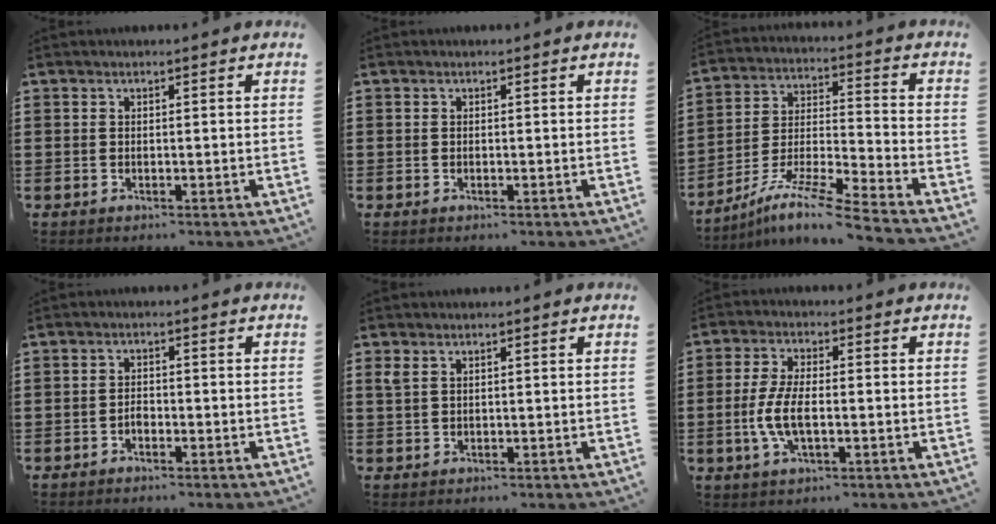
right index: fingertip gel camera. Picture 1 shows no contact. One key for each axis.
{"total": 0.0}
{"total": 9.7, "fx": -8.2, "fy": -0.4, "fz": 5.2, "tx": -0.109, "ty": -0.006, "tz": -0.168}
{"total": 1.5, "fx": -0.8, "fy": 0.9, "fz": 0.9, "tx": -0.020, "ty": 0.000, "tz": -0.016}
{"total": 1.7, "fx": 1.0, "fy": 0.9, "fz": 1.1, "tx": -0.025, "ty": 0.004, "tz": 0.018}
{"total": 6.0, "fx": -1.2, "fy": 2.3, "fz": 5.4, "tx": -0.121, "ty": -0.005, "tz": -0.028}